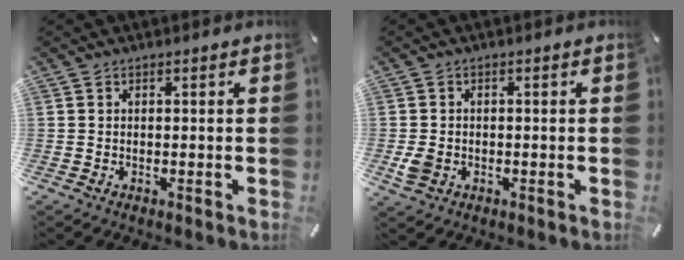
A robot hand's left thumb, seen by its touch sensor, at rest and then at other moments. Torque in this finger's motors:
{"motor_torque": [0.37, 1.33, 0.10, -0.03, 0.05]}